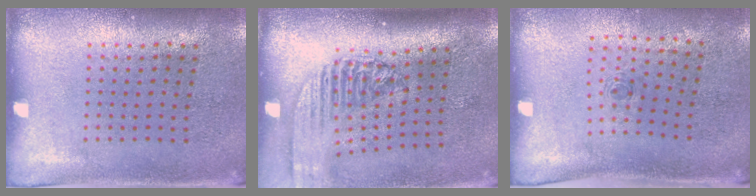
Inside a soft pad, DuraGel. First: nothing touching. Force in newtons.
{"total": 2.1, "press": 1.7, "slide": 1.3}
{"total": 0.7, "press": 0.3, "slide": 0.6}